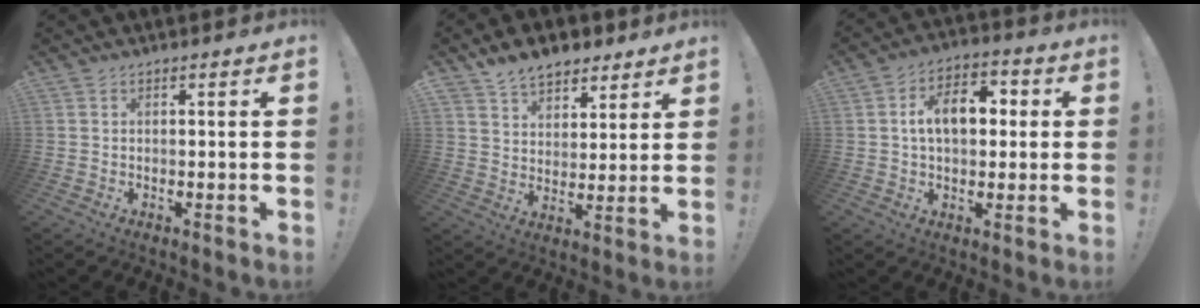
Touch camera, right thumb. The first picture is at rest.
{"total": 9.6, "force": [7.3, 5.6, 2.7], "torque": [-0.051, -0.041, 0.143]}
{"total": 11.5, "force": [1.5, 7.1, 8.9], "torque": [-0.131, 0.014, 0.027]}